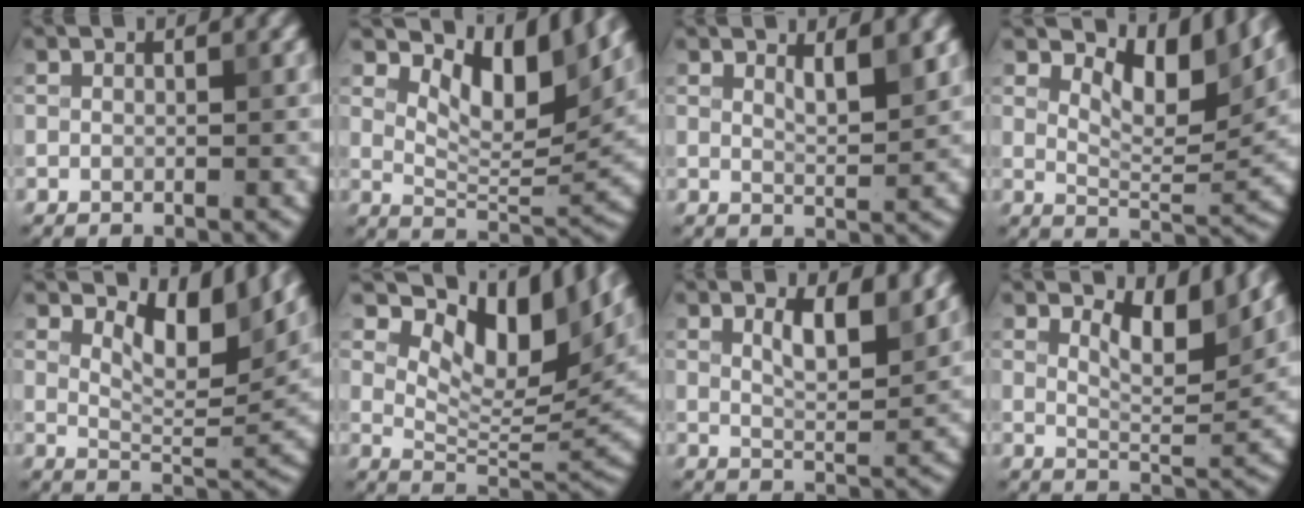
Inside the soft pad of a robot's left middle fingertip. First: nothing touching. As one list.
[{"total": 7.0, "force": [3.9, 2.9, 4.9], "torque": [-0.076, -0.006, 0.061]}, {"total": 2.5, "force": [1.5, 0.6, 1.9], "torque": [-0.026, -0.005, 0.026]}, {"total": 5.9, "force": [3.5, 2.4, 4.2], "torque": [-0.069, -0.006, 0.054]}, {"total": 5.4, "force": [3.3, 1.9, 3.8], "torque": [-0.069, -0.008, 0.052]}, {"total": 10.8, "force": [6.6, 4.4, 7.3], "torque": [-0.111, 0.001, 0.118]}, {"total": 3.8, "force": [2.0, 1.2, 3.0], "torque": [-0.053, -0.005, 0.036]}, {"total": 4.2, "force": [2.6, 1.1, 3.1], "torque": [-0.059, -0.006, 0.043]}]